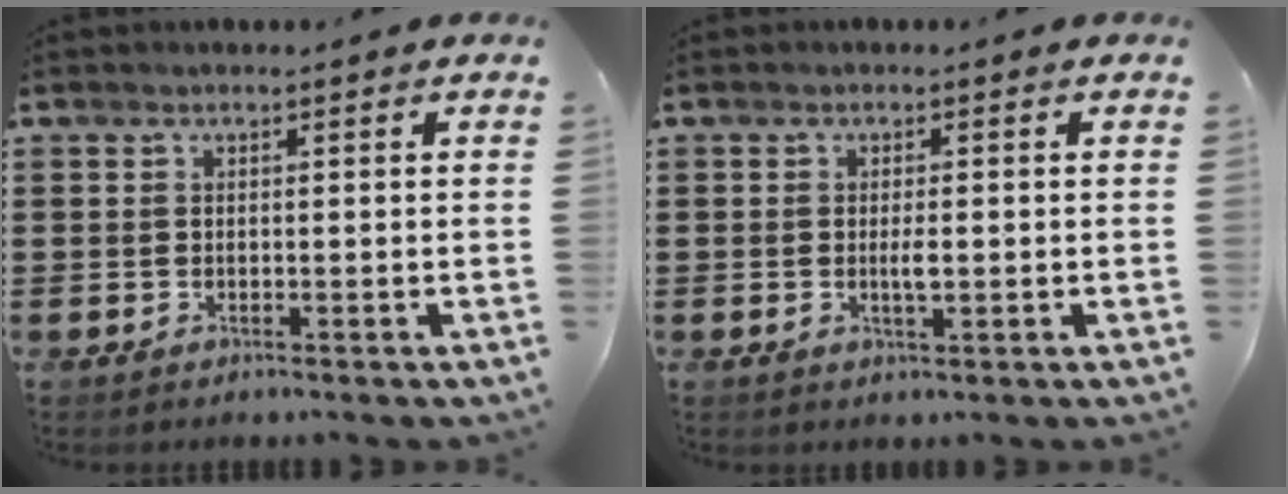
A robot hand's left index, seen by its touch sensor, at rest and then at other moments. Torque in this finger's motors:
{"motor_torque": [0.42, 0.02, 0.06, 0.06]}